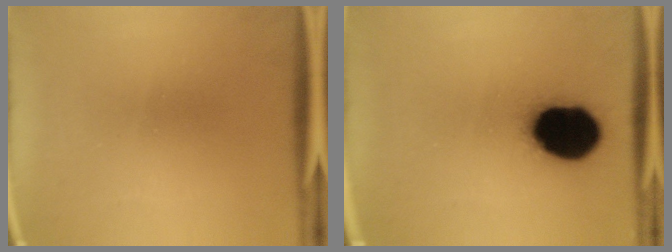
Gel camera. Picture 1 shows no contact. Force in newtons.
{"total": 20.4}